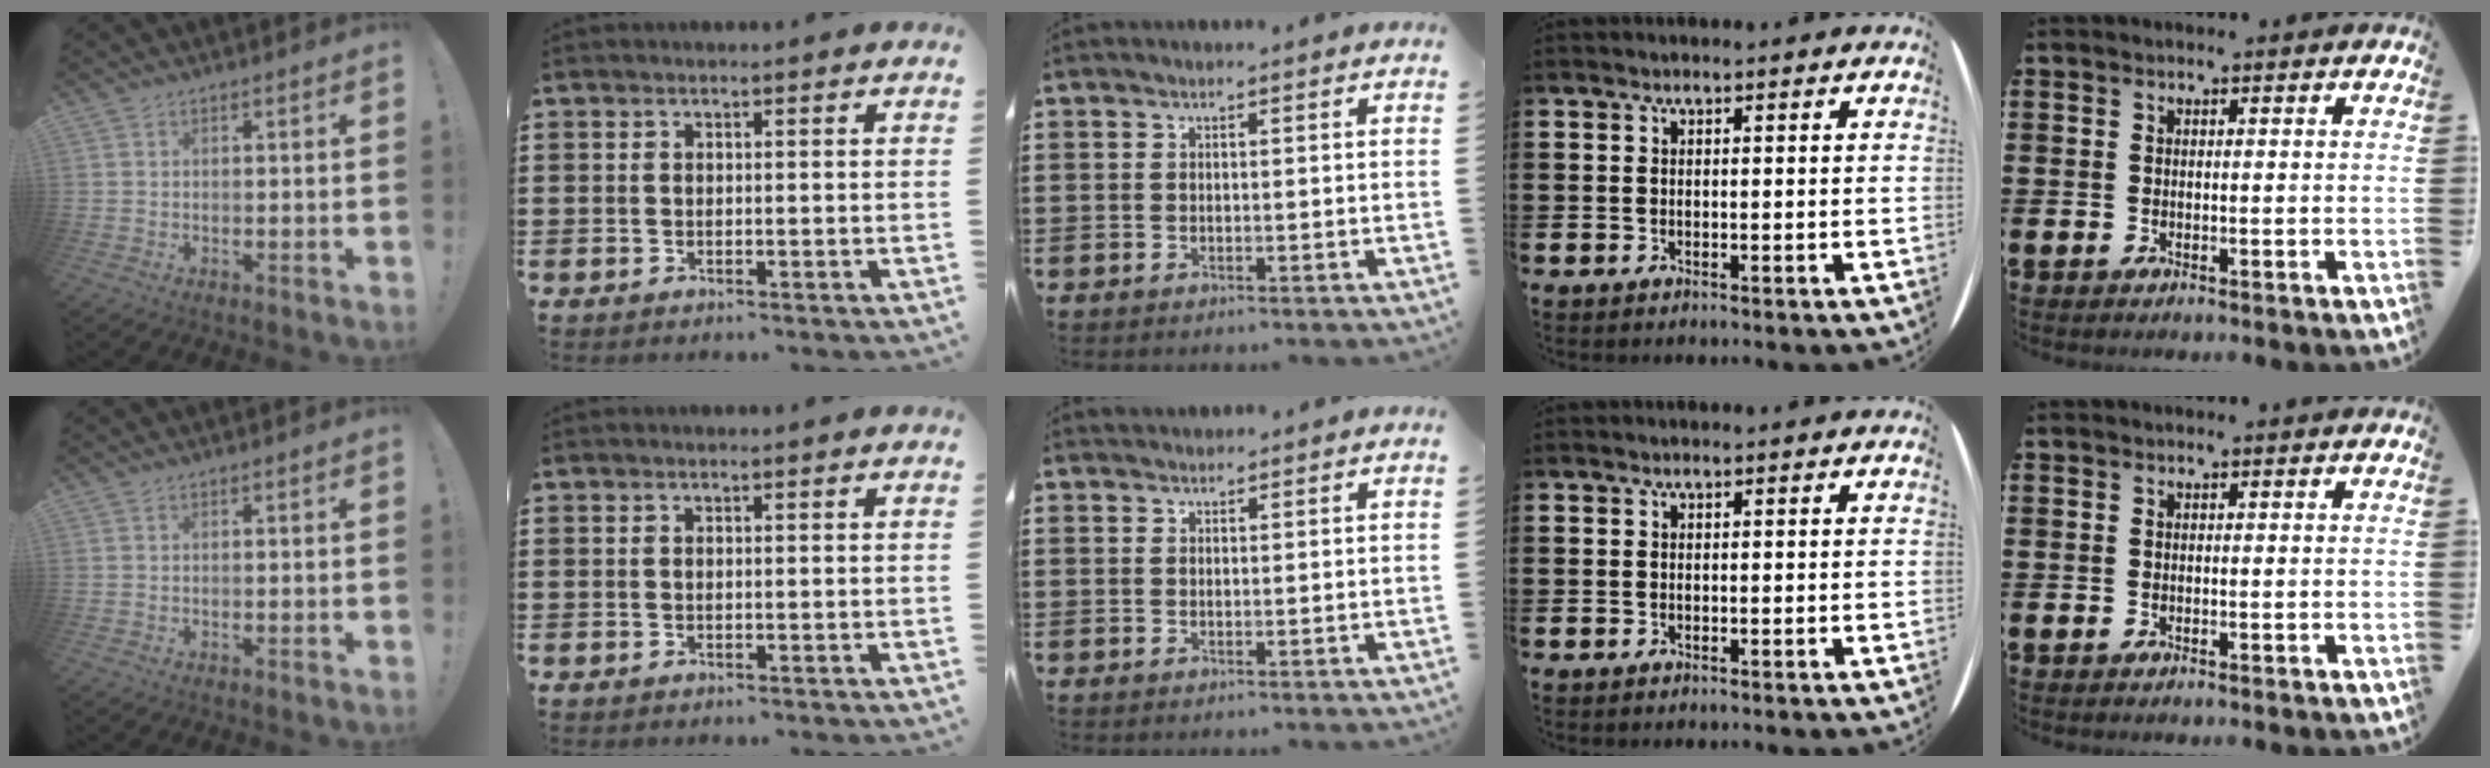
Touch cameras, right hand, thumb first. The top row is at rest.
{"middle": {"total": 1.2, "force": [1.1, 0.4, -0.1], "torque": [-0.001, 0.002, 0.022]}}